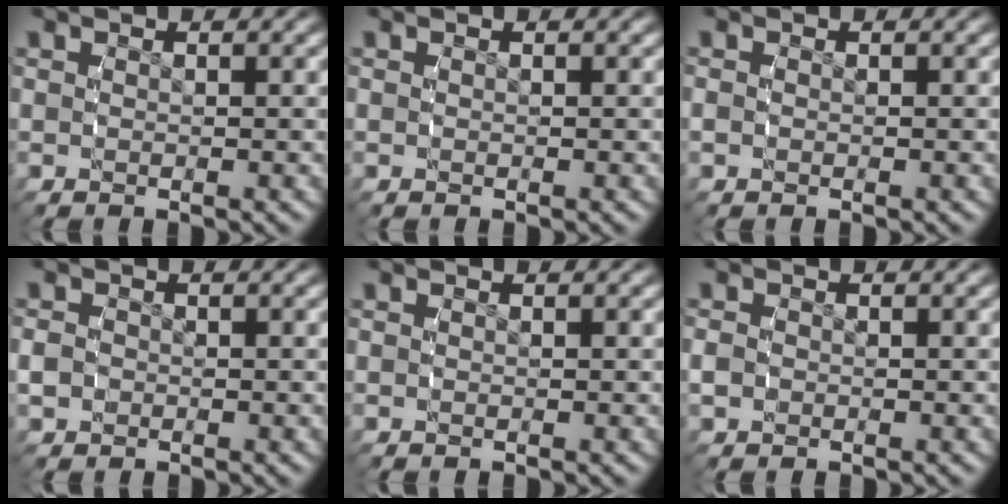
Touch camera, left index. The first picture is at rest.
{"total": 0.0}
{"total": 1.2, "force": [-0.5, 1.0, 0.3], "torque": [-0.012, -0.004, -0.007]}
{"total": 1.9, "force": [-0.8, 1.6, 0.4], "torque": [-0.017, -0.001, -0.014]}
{"total": 0.0}
{"total": 1.6, "force": [-0.7, 1.3, 0.4], "torque": [-0.016, -0.002, -0.012]}